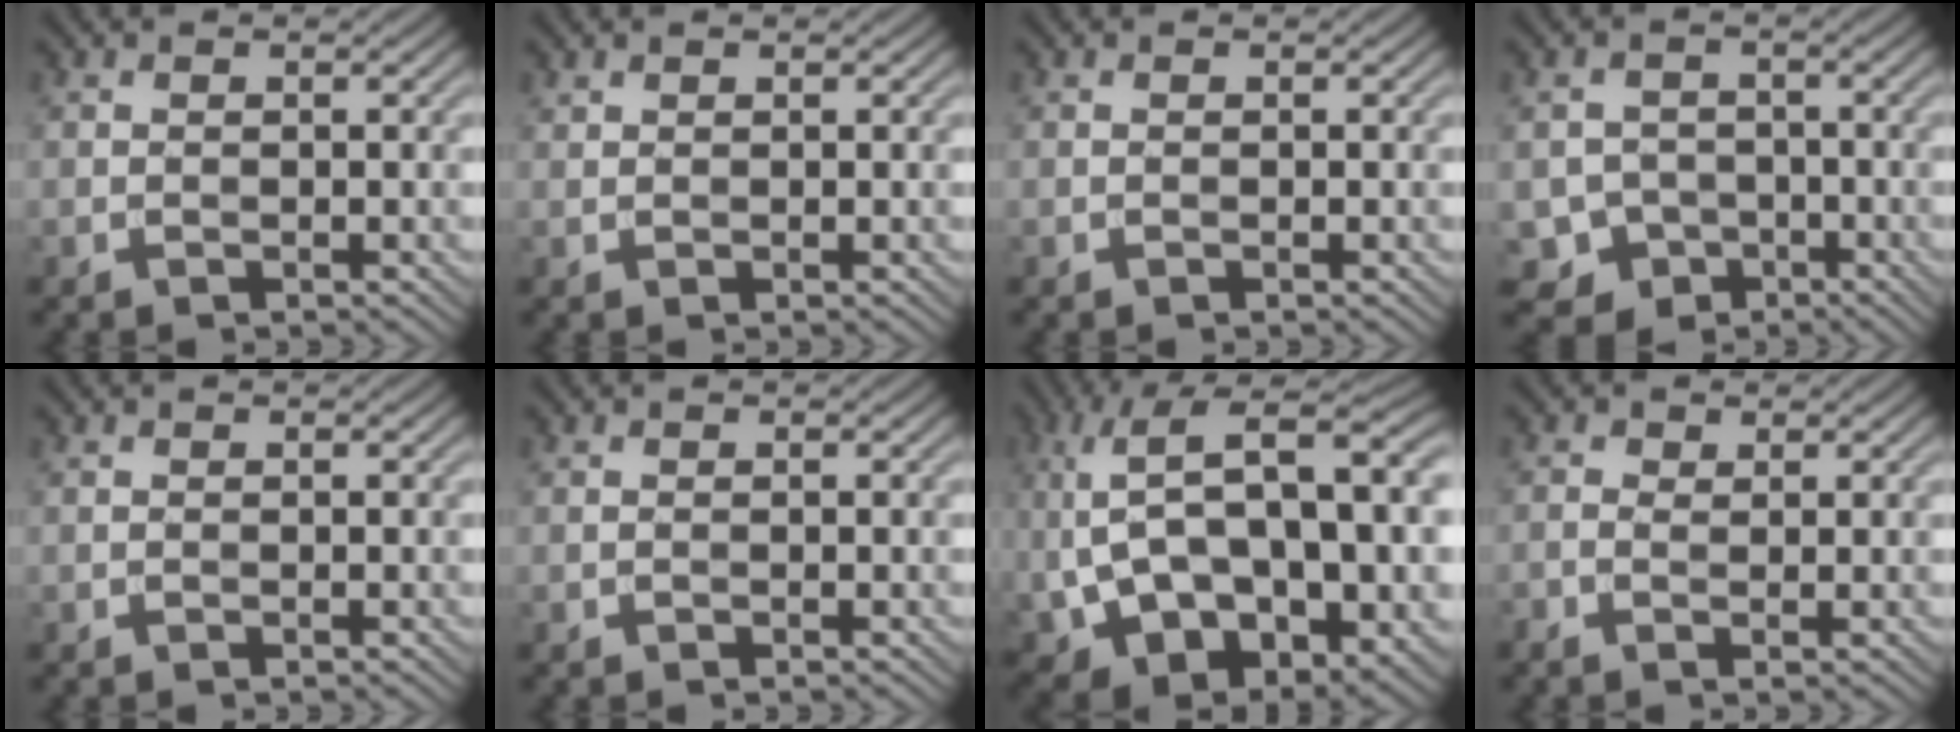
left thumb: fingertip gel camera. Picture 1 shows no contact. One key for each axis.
{"total": 0.5, "fx": 0.5, "fy": 0.0, "fz": 0.2, "tx": -0.006, "ty": 0.001, "tz": 0.011}
{"total": 0.0}
{"total": 5.4, "fx": -2.9, "fy": 4.3, "fz": 1.1, "tx": -0.014, "ty": -0.001, "tz": -0.058}
{"total": 0.0}
{"total": 0.0}
{"total": 19.3, "fx": 0.7, "fy": 9.6, "fz": 16.7, "tx": -0.316, "ty": -0.022, "tz": 0.048}
{"total": 1.1, "fx": 0.2, "fy": 0.4, "fz": 1.0, "tx": -0.027, "ty": 0.001, "tz": -0.001}